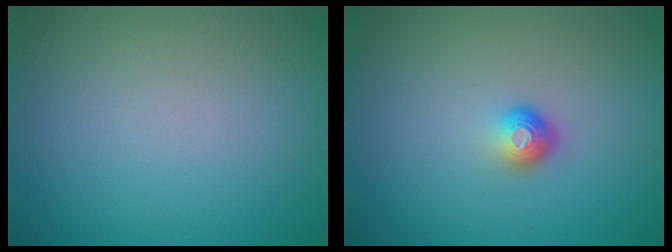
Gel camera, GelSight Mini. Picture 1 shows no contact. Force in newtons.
{"total": 1.8, "press": 1.2, "slide": 1.3}